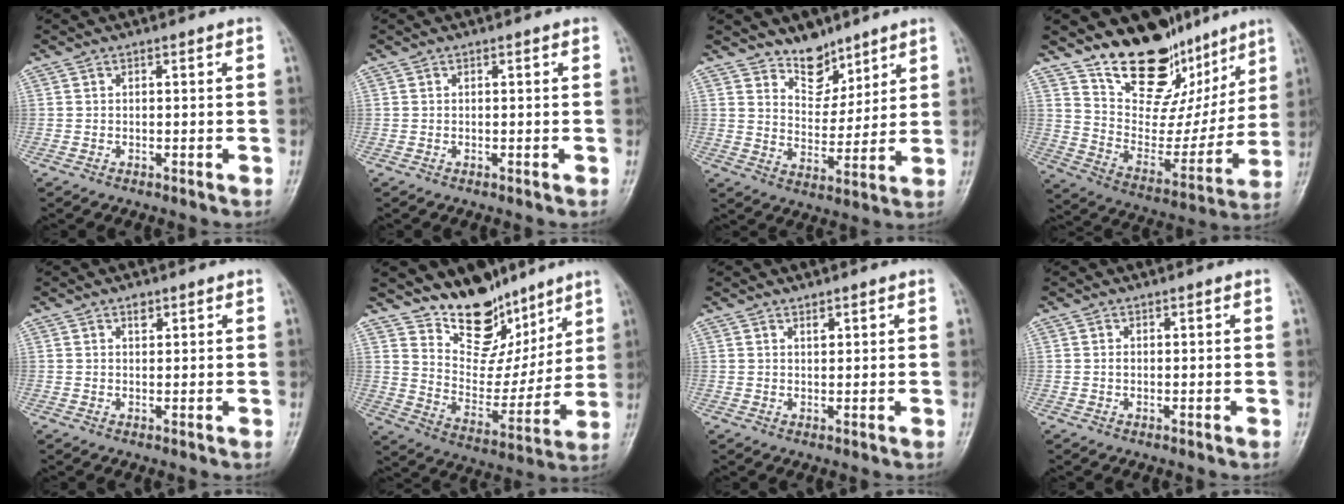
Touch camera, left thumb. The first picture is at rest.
{"total": 0.0}
{"total": 8.1, "force": [6.3, 4.4, 2.4], "torque": [-0.007, -0.049, 0.114]}
{"total": 20.6, "force": [14.5, 10.9, 9.7], "torque": [-0.075, -0.087, 0.239]}
{"total": 1.5, "force": [0.9, 0.9, 0.8], "torque": [-0.003, -0.004, 0.013]}
{"total": 15.0, "force": [11.6, 8.2, 5.0], "torque": [-0.022, -0.077, 0.206]}
{"total": 1.3, "force": [1.0, 0.7, 0.7], "torque": [-0.004, -0.006, 0.015]}
{"total": 0.5, "force": [0.2, 0.4, 0.3], "torque": [-0.003, 0.000, 0.004]}